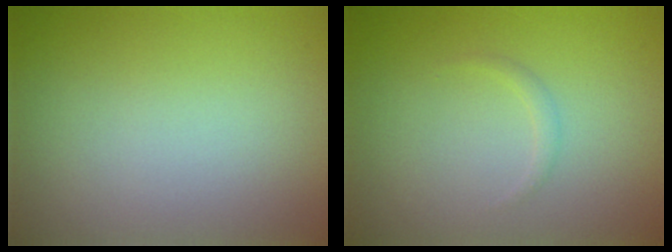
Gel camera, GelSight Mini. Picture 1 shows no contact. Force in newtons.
{"total": 0.7, "press": 0.7, "slide": 0.0}